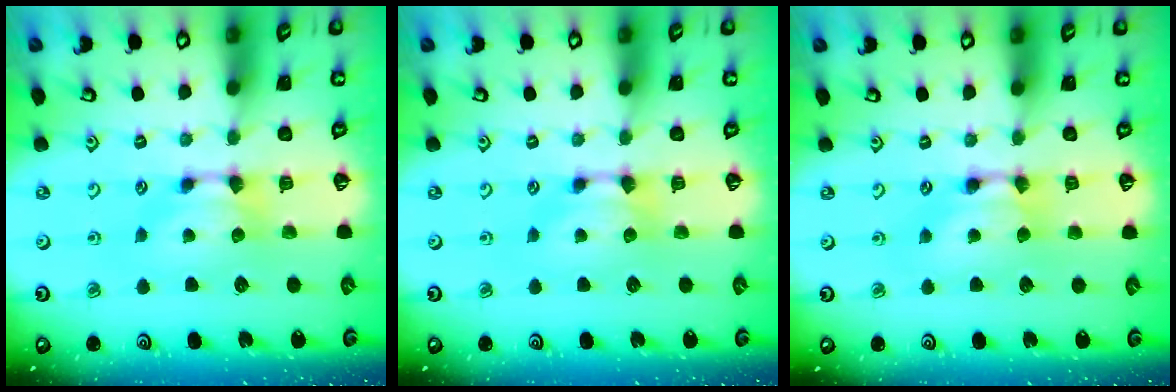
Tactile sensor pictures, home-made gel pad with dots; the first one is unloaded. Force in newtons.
{"total": 0.0}
{"total": 1.6, "press": 1.5, "slide": 0.1}